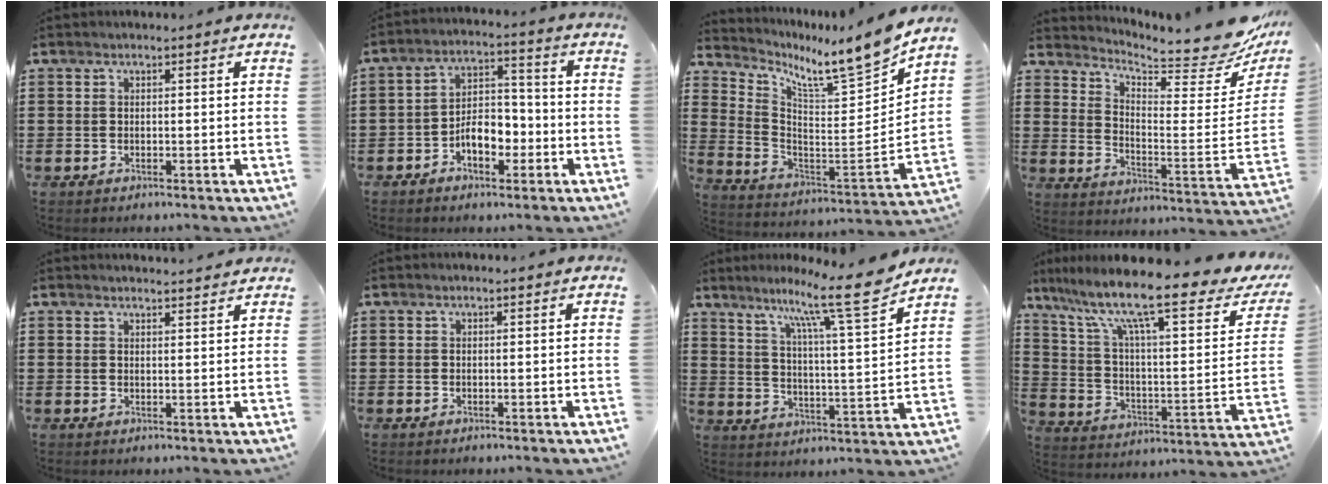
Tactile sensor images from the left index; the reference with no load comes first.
{"total": 6.5, "force": [-2.9, 3.7, 4.5], "torque": [-0.062, 0.009, -0.056]}
{"total": 8.4, "force": [7.7, -0.3, 3.3], "torque": [-0.069, -0.086, 0.116]}
{"total": 7.2, "force": [6.8, 0.4, 2.4], "torque": [-0.056, -0.065, 0.114]}
{"total": 1.9, "force": [1.8, -0.1, 0.2], "torque": [-0.008, -0.002, 0.036]}
{"total": 0.0}
{"total": 12.3, "force": [9.8, -0.2, 7.4], "torque": [-0.140, -0.060, 0.154]}
{"total": 14.8, "force": [10.6, 1.7, 10.2], "torque": [-0.217, -0.068, 0.168]}